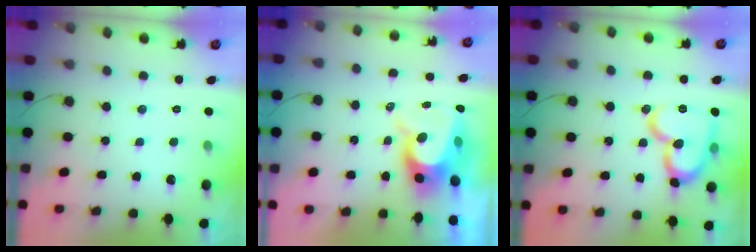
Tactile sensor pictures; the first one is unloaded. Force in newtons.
{"total": 10.8, "press": 10.8, "slide": 1.1}
{"total": 16.7, "press": 16.6, "slide": 1.9}